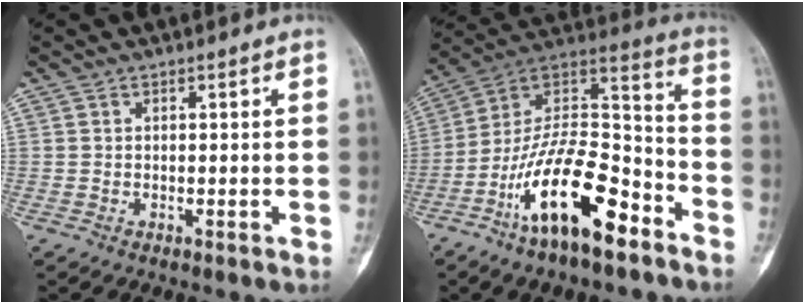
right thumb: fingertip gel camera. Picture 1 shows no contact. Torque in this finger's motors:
{"motor_torque": [0.45, 0.65, 1.72, -1.05, 0.20]}